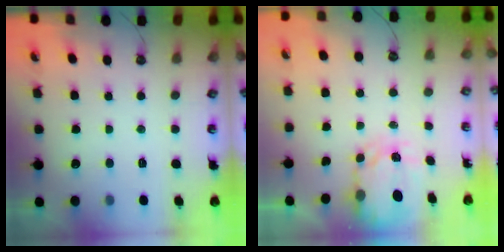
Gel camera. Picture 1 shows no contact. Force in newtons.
{"total": 3.7, "press": 3.7, "slide": 0.3}